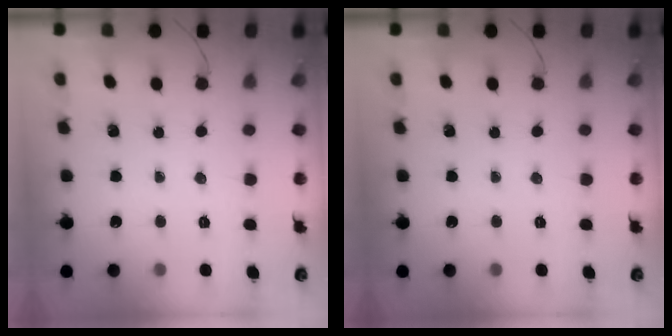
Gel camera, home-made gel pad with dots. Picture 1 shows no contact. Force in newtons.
{"total": 0.0}